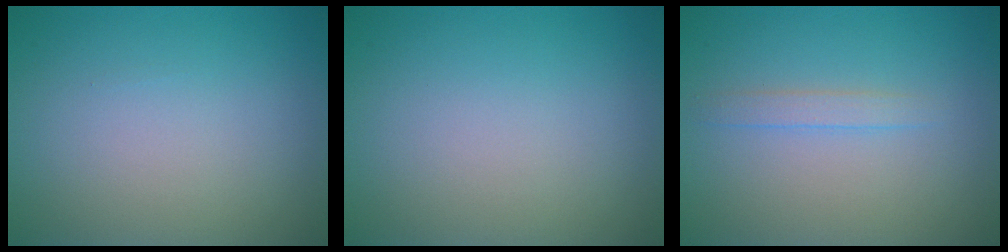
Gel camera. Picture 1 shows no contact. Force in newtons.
{"total": 0.0}
{"total": 1.2, "press": 1.2, "slide": 0.1}